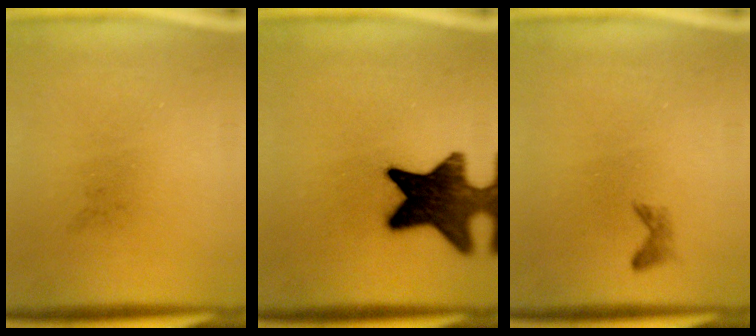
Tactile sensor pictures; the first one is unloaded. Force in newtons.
{"total": 14.9}
{"total": 0.8}